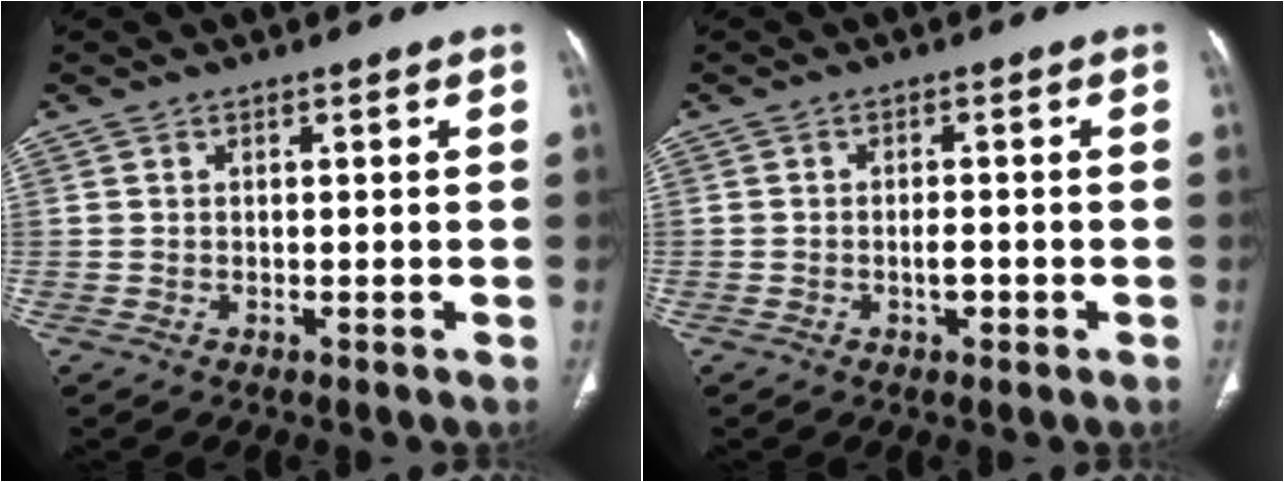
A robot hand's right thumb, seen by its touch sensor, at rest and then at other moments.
{"total": 2.2, "force": [-0.7, 1.2, 1.7], "torque": [-0.023, 0.003, -0.010]}